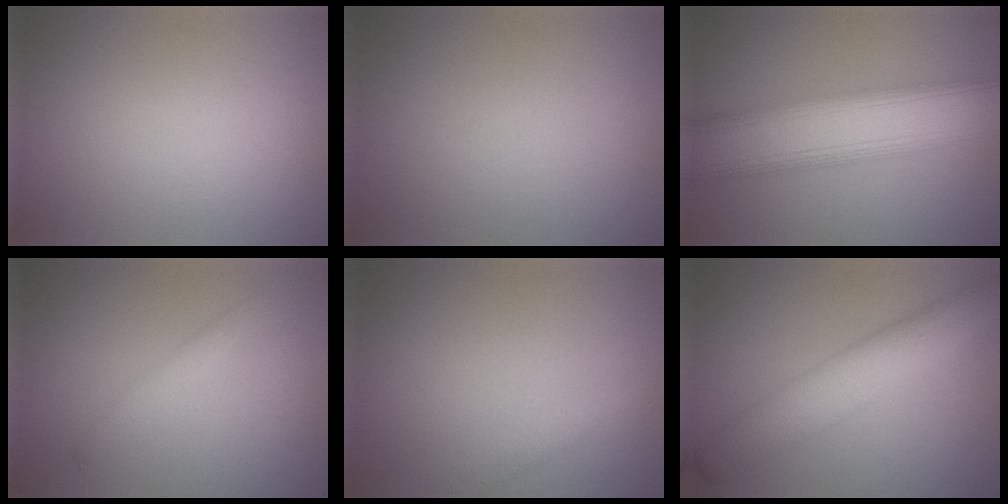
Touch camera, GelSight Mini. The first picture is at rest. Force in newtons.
{"total": 0.0}
{"total": 11.1, "press": 11.1, "slide": 0.2}
{"total": 1.5, "press": 1.5, "slide": 0.1}
{"total": 1.6, "press": 1.6, "slide": 0.2}
{"total": 6.4, "press": 6.4, "slide": 0.1}